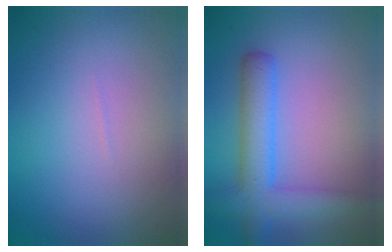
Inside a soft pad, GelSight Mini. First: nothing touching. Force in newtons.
{"total": 5.0, "press": 5.0, "slide": 0.2}